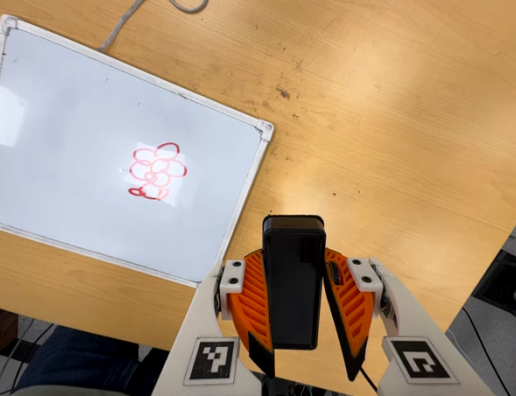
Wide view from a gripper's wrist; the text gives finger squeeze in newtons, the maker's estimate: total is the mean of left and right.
{"total": 8.9, "left": 6.8, "right": 11.0}